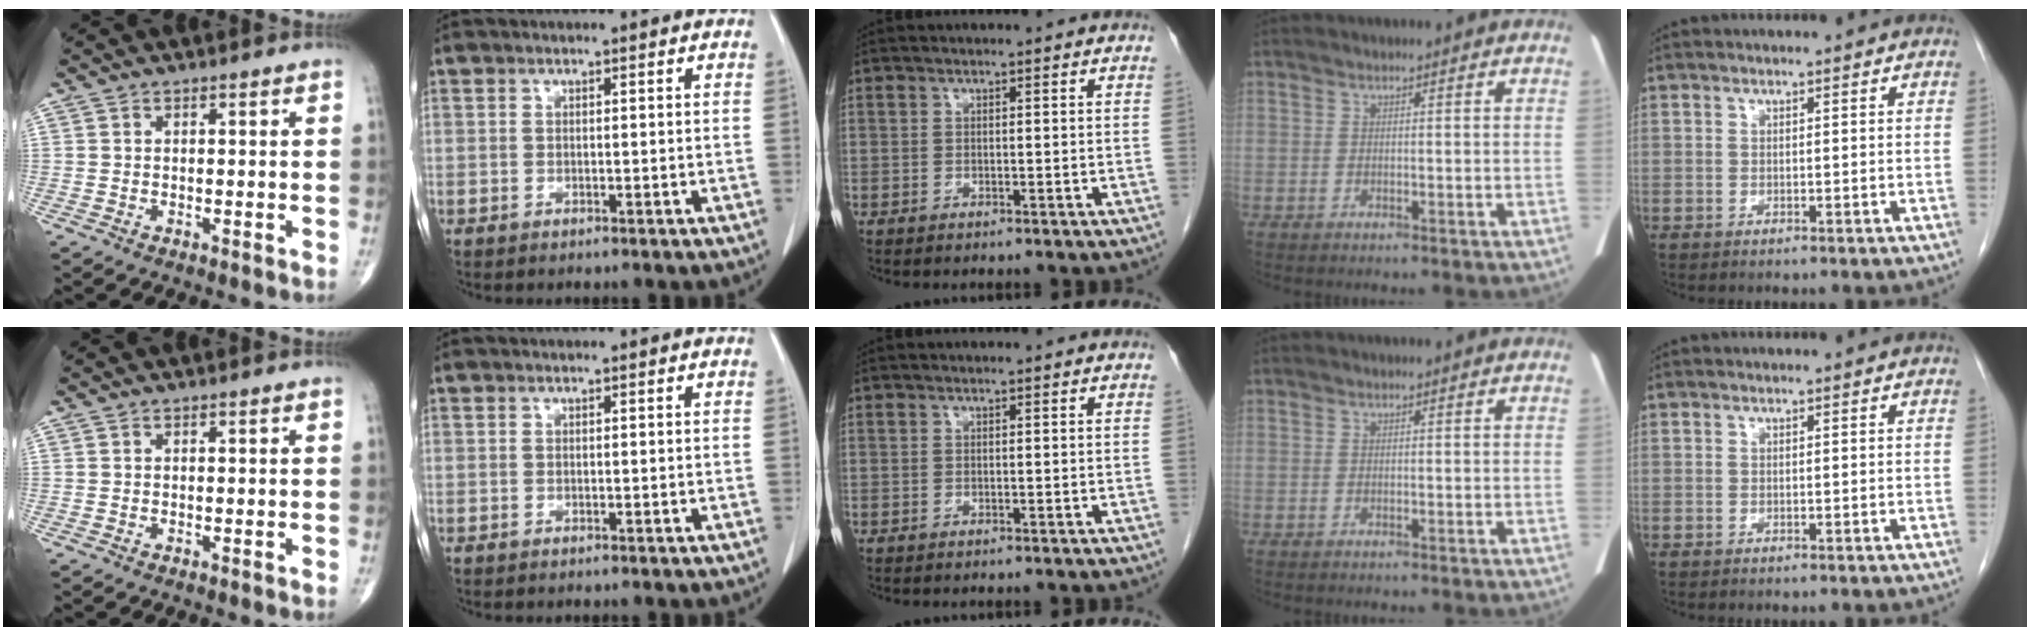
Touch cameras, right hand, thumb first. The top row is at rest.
{}